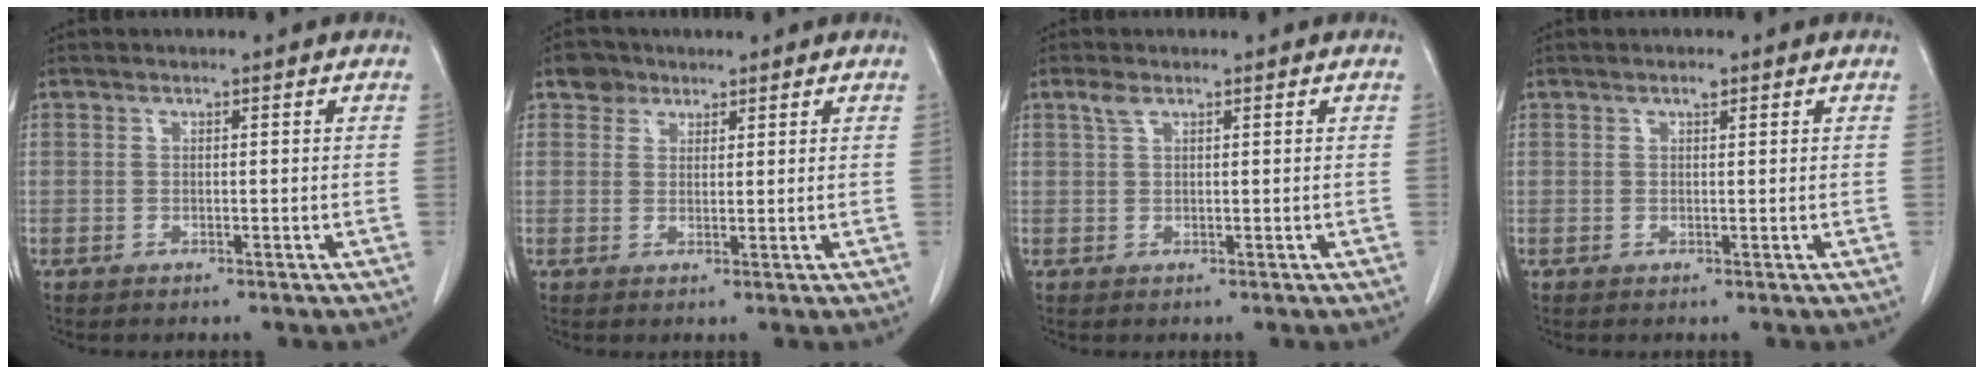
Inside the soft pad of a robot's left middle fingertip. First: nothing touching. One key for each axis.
{"total": 2.7, "fx": 1.7, "fy": 2.0, "fz": 0.3, "tx": -0.002, "ty": 0.007, "tz": 0.025}
{"total": 1.4, "fx": 0.9, "fy": 0.5, "fz": 1.0, "tx": -0.025, "ty": 0.011, "tz": 0.019}
{"total": 0.7, "fx": 0.5, "fy": 0.3, "fz": 0.5, "tx": -0.010, "ty": 0.000, "tz": 0.006}